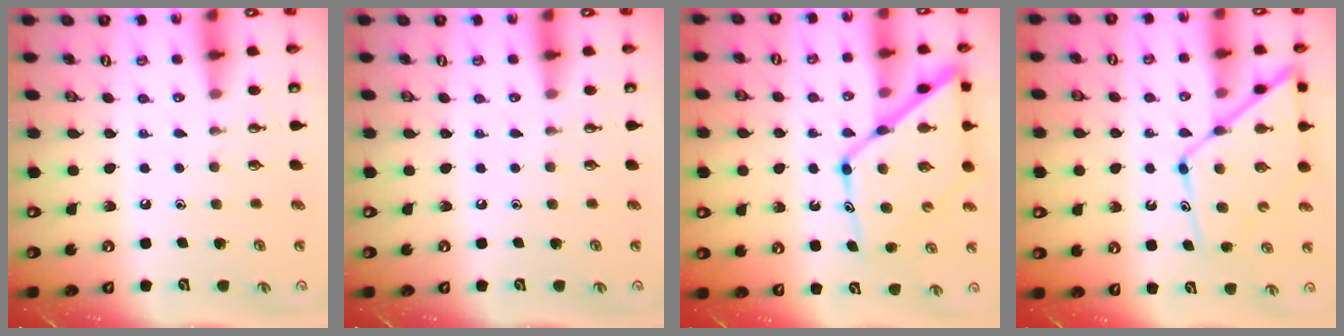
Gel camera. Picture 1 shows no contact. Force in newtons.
{"total": 0.0}
{"total": 16.3, "press": 16.3, "slide": 1.5}
{"total": 13.3, "press": 13.3, "slide": 1.1}